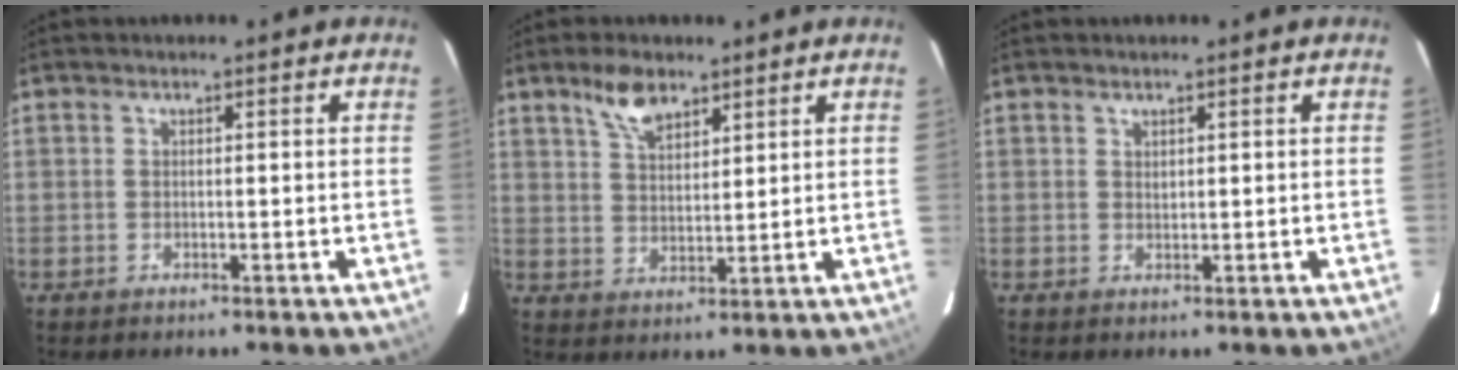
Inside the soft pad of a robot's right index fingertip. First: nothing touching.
{"total": 6.3, "force": [4.4, 2.8, 3.5], "torque": [-0.060, 0.006, 0.085]}
{"total": 0.8, "force": [0.6, 0.4, 0.2], "torque": [-0.002, 0.002, 0.012]}